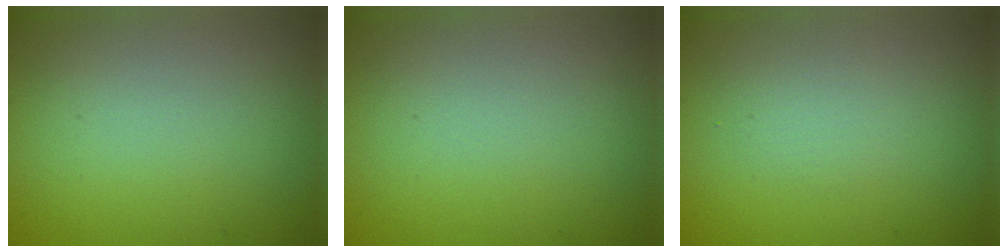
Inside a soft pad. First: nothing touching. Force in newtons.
{"total": 0.0}
{"total": 1.1, "press": 1.1, "slide": 0.0}